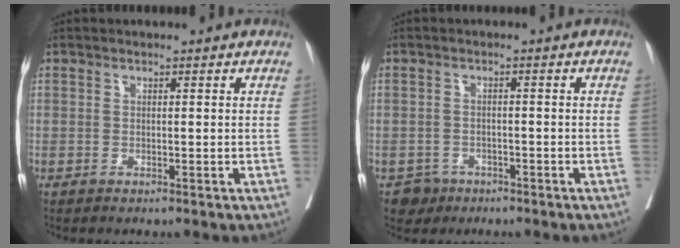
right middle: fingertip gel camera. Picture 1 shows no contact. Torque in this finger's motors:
{"motor_torque": [-0.09, 0.08, -0.02, -0.01]}